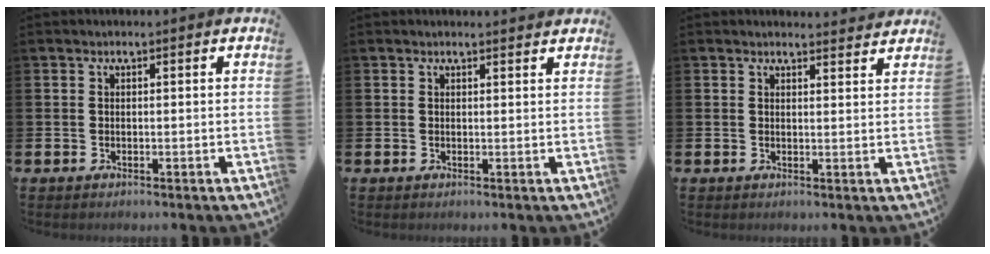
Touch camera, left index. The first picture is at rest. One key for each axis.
{"total": 0.9, "fx": 0.9, "fy": 0.1, "fz": 0.1, "tx": 0.007, "ty": -0.002, "tz": 0.015}
{"total": 2.3, "fx": 2.3, "fy": 0.3, "fz": -0.1, "tx": 0.008, "ty": -0.014, "tz": 0.039}